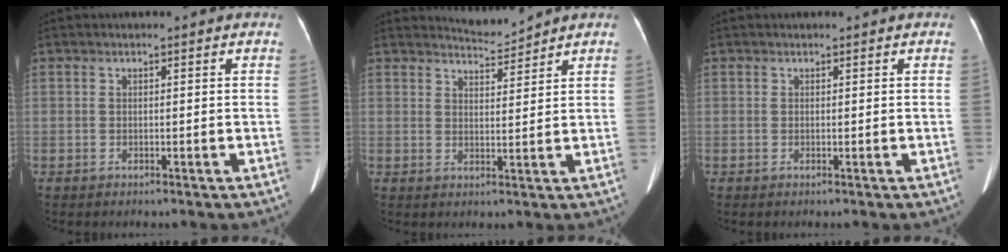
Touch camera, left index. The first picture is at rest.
{"total": 3.2, "force": [3.1, -0.6, -0.6], "torque": [0.003, -0.009, 0.059]}
{"total": 0.0}